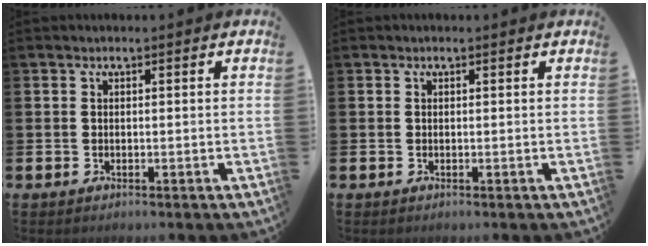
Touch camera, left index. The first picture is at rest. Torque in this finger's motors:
{"motor_torque": [0.91, -0.87, 0.07, 0.07]}